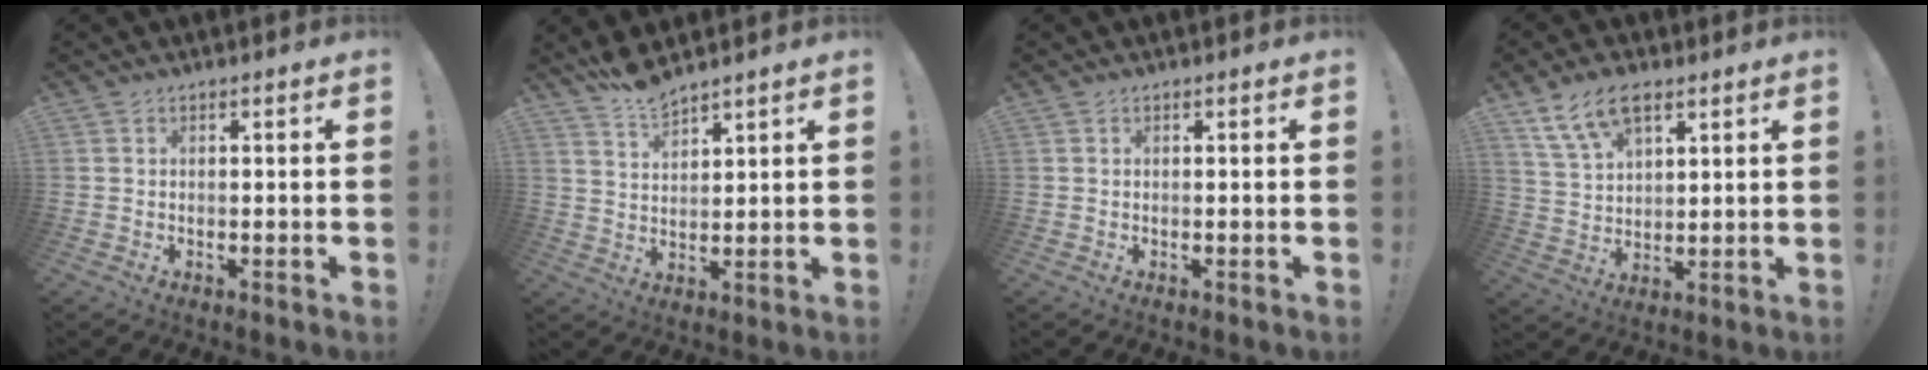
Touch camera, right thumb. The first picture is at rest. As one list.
[{"total": 6.2, "force": [5.8, 1.0, 1.9], "torque": [-0.040, -0.036, 0.106]}, {"total": 0.0}, {"total": 10.4, "force": [6.3, 5.5, 6.2], "torque": [-0.114, -0.019, 0.122]}]